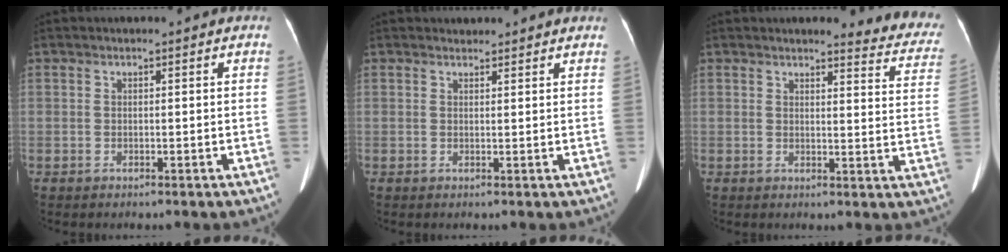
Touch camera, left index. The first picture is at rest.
{"total": 2.8, "force": [2.6, 0.8, 0.3], "torque": [-0.008, 0.015, 0.030]}
{"total": 10.4, "force": [9.9, 1.5, 2.7], "torque": [0.000, -0.057, 0.079]}